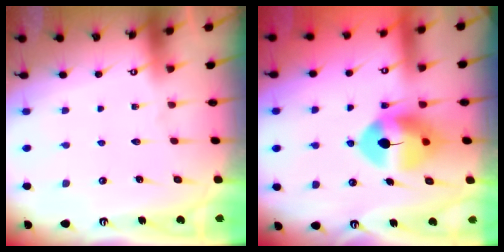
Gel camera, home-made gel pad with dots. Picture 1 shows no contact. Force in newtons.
{"total": 9.5, "press": 9.4, "slide": 1.7}